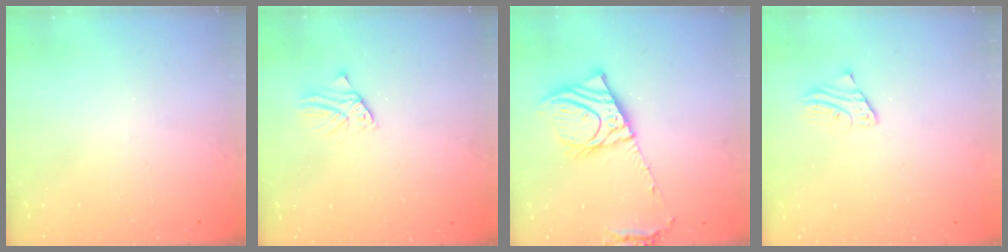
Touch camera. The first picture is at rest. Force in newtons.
{"total": 1.1, "press": 1.1, "slide": 0.1}
{"total": 14.4, "press": 14.0, "slide": 3.1}
{"total": 2.7, "press": 2.7, "slide": 0.1}